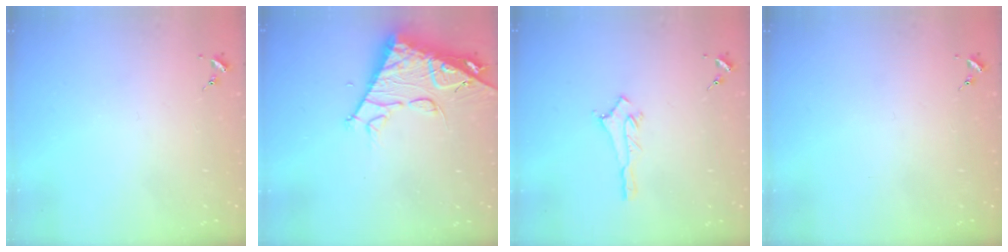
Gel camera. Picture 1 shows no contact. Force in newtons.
{"total": 13.9, "press": 13.8, "slide": 1.4}
{"total": 2.8, "press": 2.8, "slide": 0.3}
{"total": 0.0}